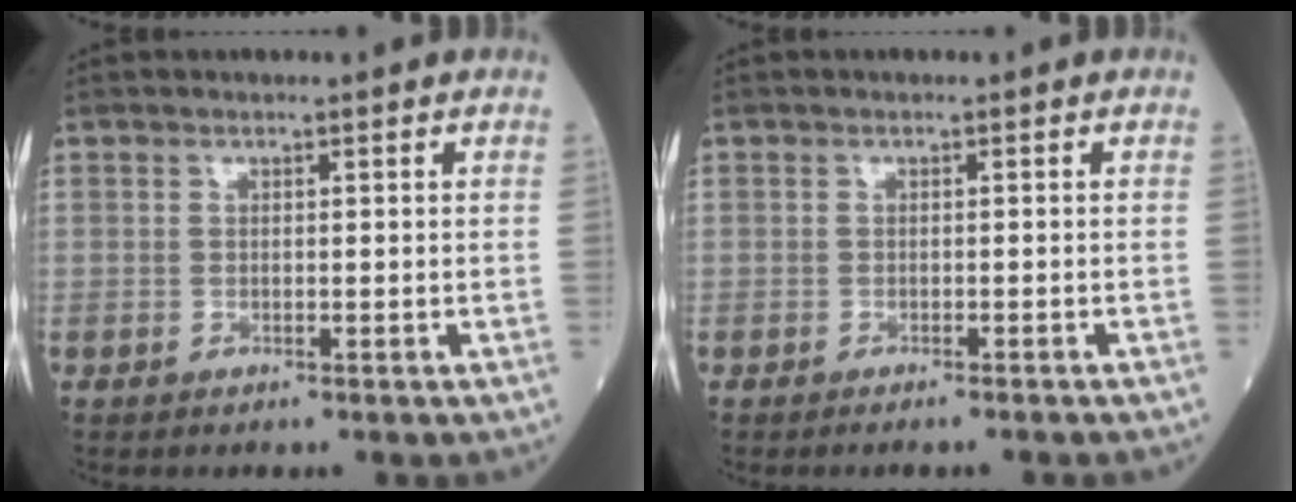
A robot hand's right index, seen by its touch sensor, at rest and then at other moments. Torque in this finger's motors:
{"motor_torque": [-0.02, 0.04, -0.03, -0.01]}